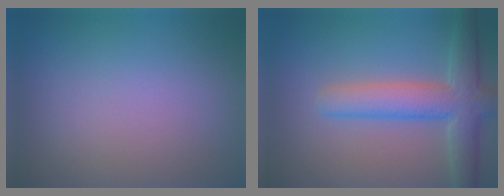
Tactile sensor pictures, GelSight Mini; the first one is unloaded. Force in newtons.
{"total": 5.8, "press": 5.8, "slide": 0.2}